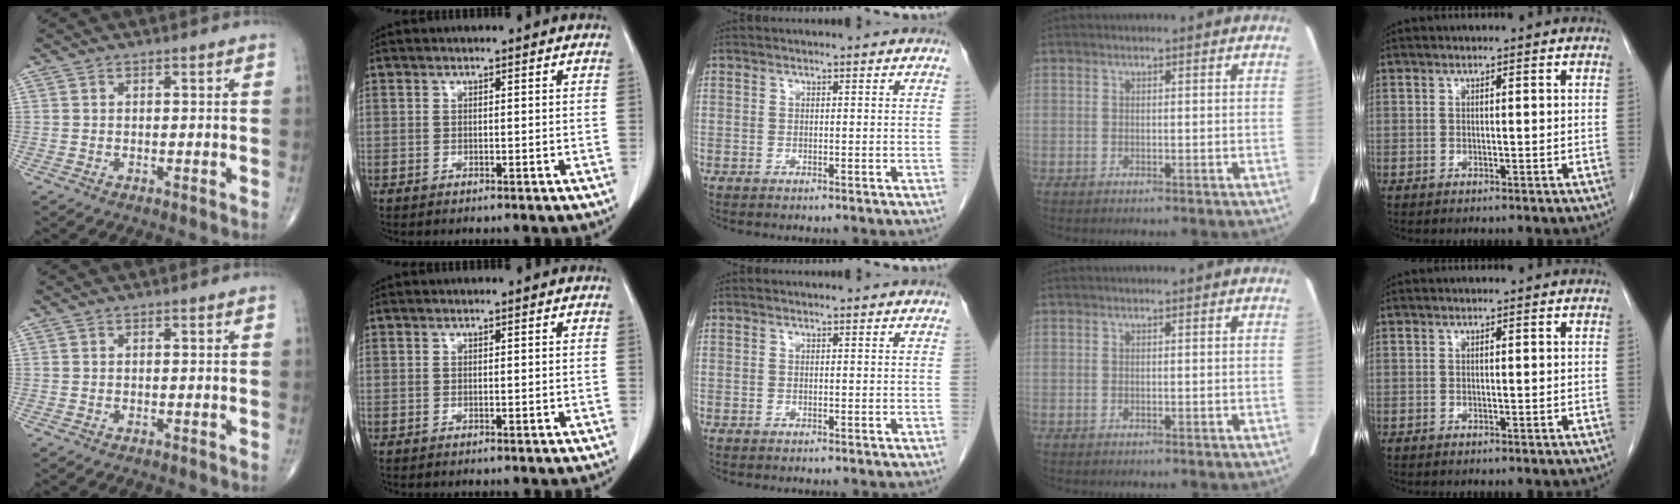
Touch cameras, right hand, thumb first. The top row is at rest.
{}